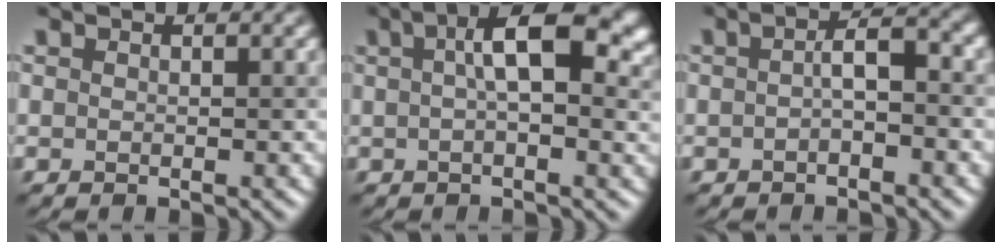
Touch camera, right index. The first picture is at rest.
{"total": 8.9, "force": [2.5, 3.4, 7.8], "torque": [-0.111, 0.011, 0.032]}
{"total": 2.6, "force": [-0.3, 0.7, 2.5], "torque": [-0.044, 0.008, -0.009]}